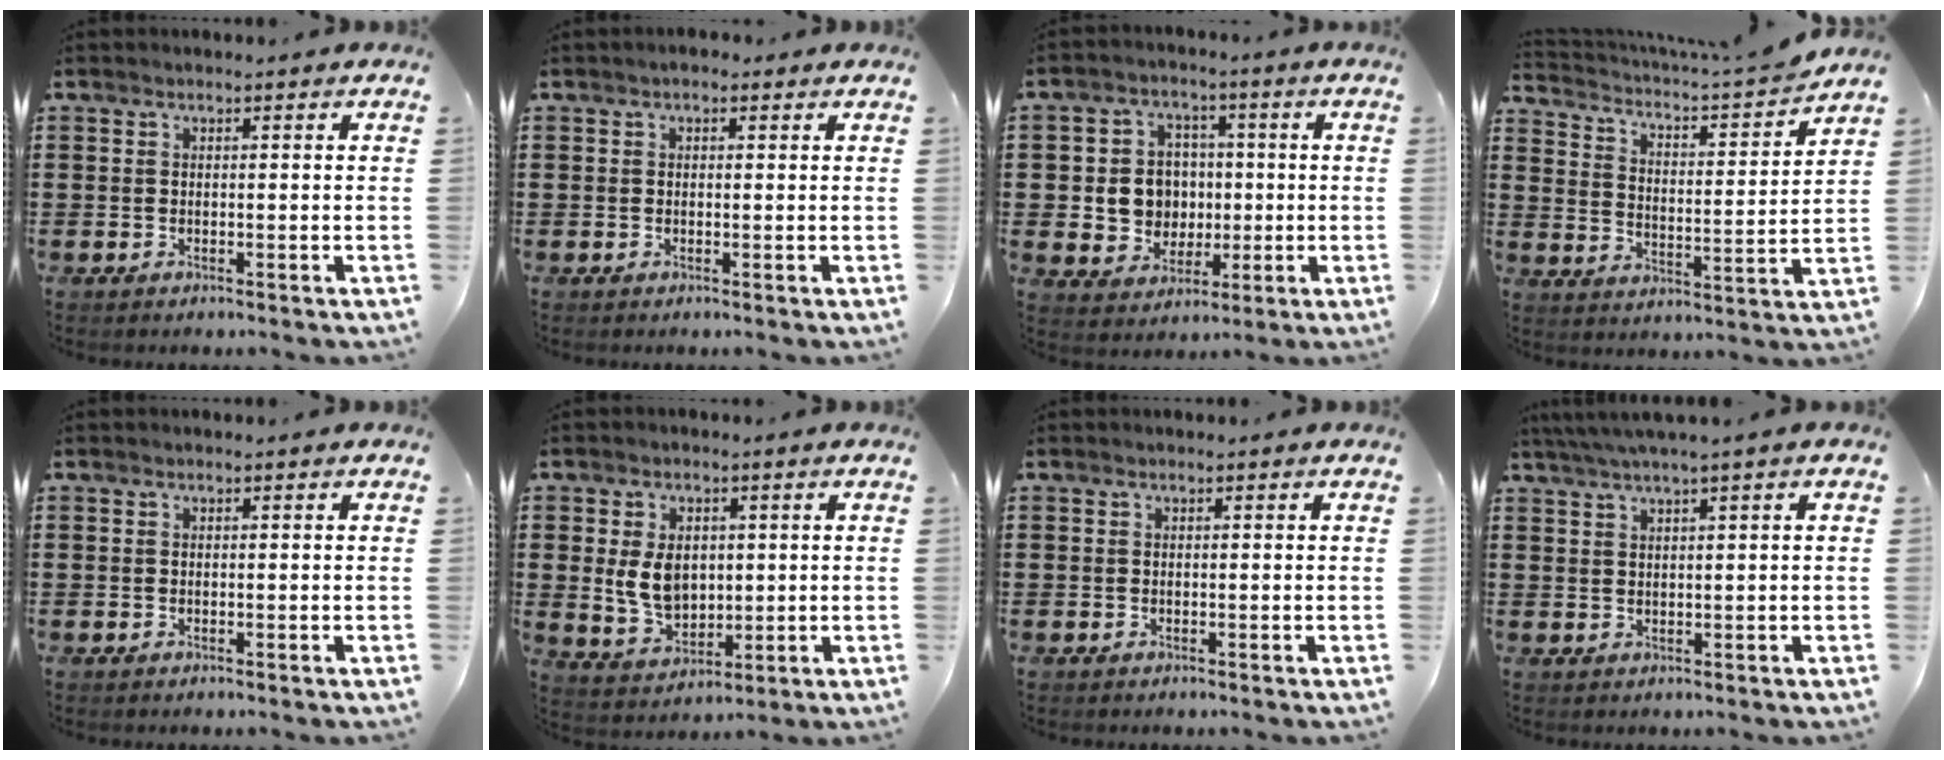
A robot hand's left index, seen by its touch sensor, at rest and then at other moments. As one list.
[{"total": 0.8, "force": [0.2, 0.5, 0.6], "torque": [-0.011, 0.006, 0.002]}, {"total": 6.9, "force": [0.1, 6.6, 2.2], "torque": [-0.058, 0.018, 0.005]}, {"total": 2.9, "force": [2.6, 0.1, 1.2], "torque": [-0.043, -0.031, 0.032]}, {"total": 0.0}, {"total": 6.6, "force": [0.8, 4.8, 4.4], "torque": [-0.101, 0.006, 0.010]}, {"total": 0.0}, {"total": 2.1, "force": [1.2, -0.3, 1.7], "torque": [-0.033, 0.001, 0.022]}]